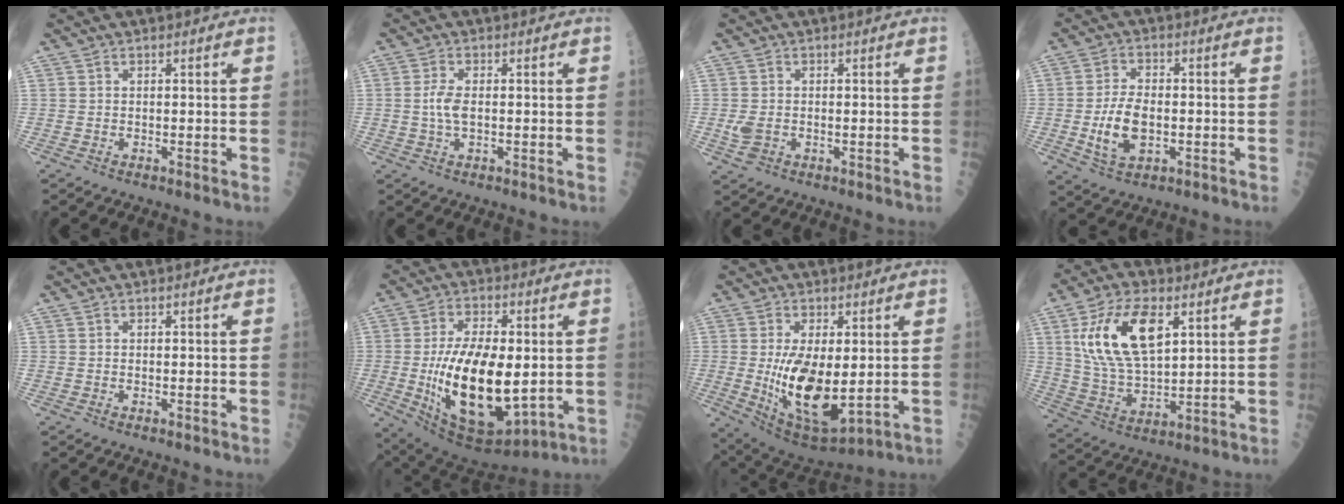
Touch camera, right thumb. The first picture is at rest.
{"total": 3.5, "force": [-0.1, 1.5, 3.2], "torque": [-0.068, 0.000, -0.002]}
{"total": 2.9, "force": [-0.3, 2.1, 2.0], "torque": [-0.040, -0.001, -0.002]}
{"total": 8.7, "force": [-1.6, 4.7, 7.2], "torque": [-0.128, 0.005, -0.025]}
{"total": 0.0}
{"total": 22.7, "force": [-1.8, 10.6, 19.9], "torque": [-0.349, -0.015, -0.007]}
{"total": 15.9, "force": [-0.4, 7.4, 14.1], "torque": [-0.239, -0.023, 0.018]}
{"total": 16.8, "force": [5.7, 7.9, 13.6], "torque": [-0.256, -0.011, 0.114]}